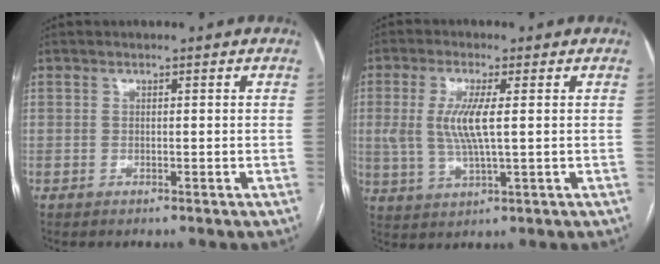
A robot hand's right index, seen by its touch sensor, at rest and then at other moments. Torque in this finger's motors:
{"motor_torque": [0.34, 0.03, 0.28, 0.12]}